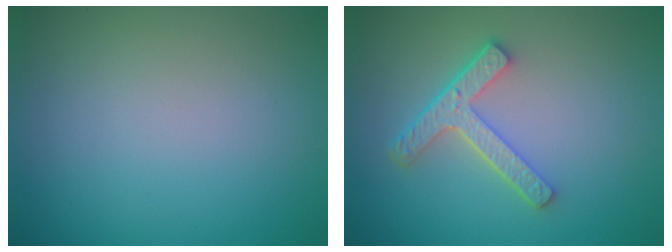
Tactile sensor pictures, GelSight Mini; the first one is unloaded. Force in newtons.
{"total": 3.9, "press": 2.9, "slide": 2.5}